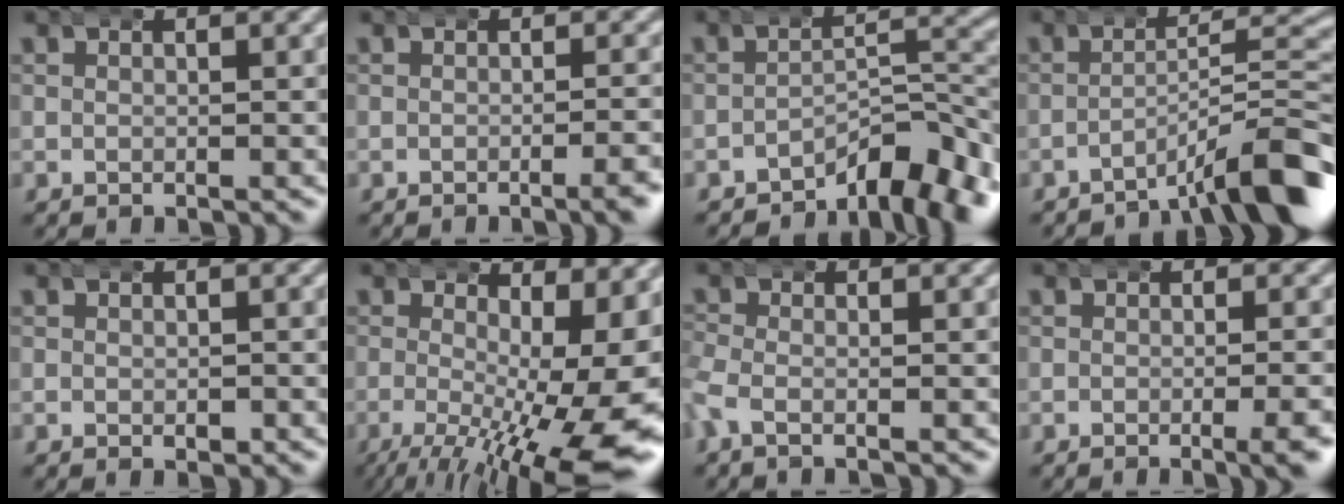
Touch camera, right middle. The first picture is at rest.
{"total": 1.7, "force": [-1.0, -0.3, 1.3], "torque": [-0.020, 0.006, -0.021]}
{"total": 6.0, "force": [-3.9, 2.0, 4.2], "torque": [-0.048, 0.000, -0.058]}
{"total": 6.8, "force": [-4.5, 0.8, 5.1], "torque": [-0.067, 0.008, -0.068]}
{"total": 0.8, "force": [-0.4, 0.5, 0.4], "torque": [-0.009, -0.008, -0.003]}
{"total": 10.8, "force": [-2.8, 4.3, 9.5], "torque": [-0.138, -0.048, -0.020]}
{"total": 2.1, "force": [-1.1, 1.1, 1.4], "torque": [-0.053, -0.014, -0.016]}
{"total": 2.3, "force": [-1.1, -0.2, 2.0], "torque": [-0.026, 0.004, -0.020]}